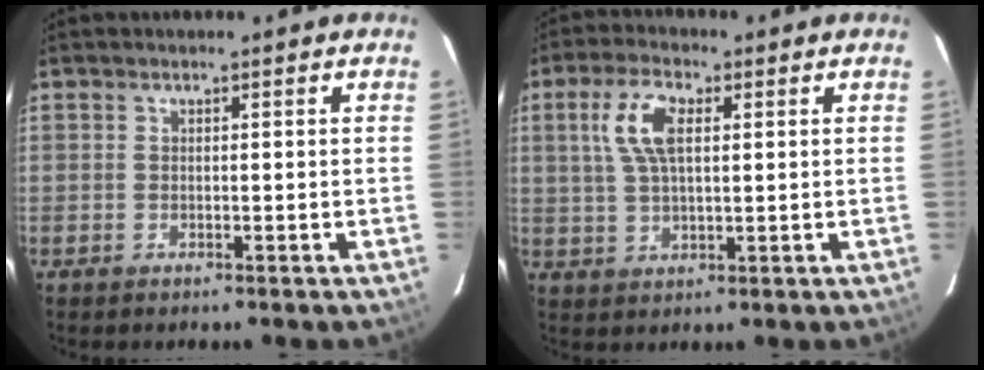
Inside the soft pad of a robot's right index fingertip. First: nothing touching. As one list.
[{"total": 7.9, "force": [2.3, 3.4, 6.8], "torque": [-0.137, 0.013, 0.045]}]